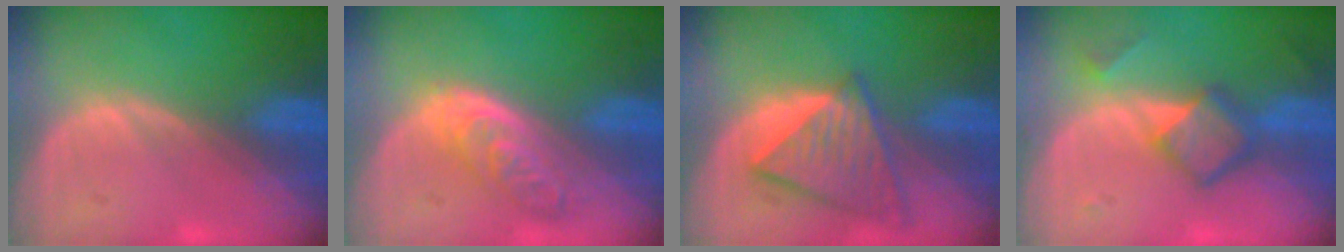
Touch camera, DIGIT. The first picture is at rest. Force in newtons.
{"total": 6.0, "press": 5.4, "slide": 2.7}
{"total": 8.0, "press": 7.2, "slide": 3.6}
{"total": 6.0, "press": 5.1, "slide": 3.1}